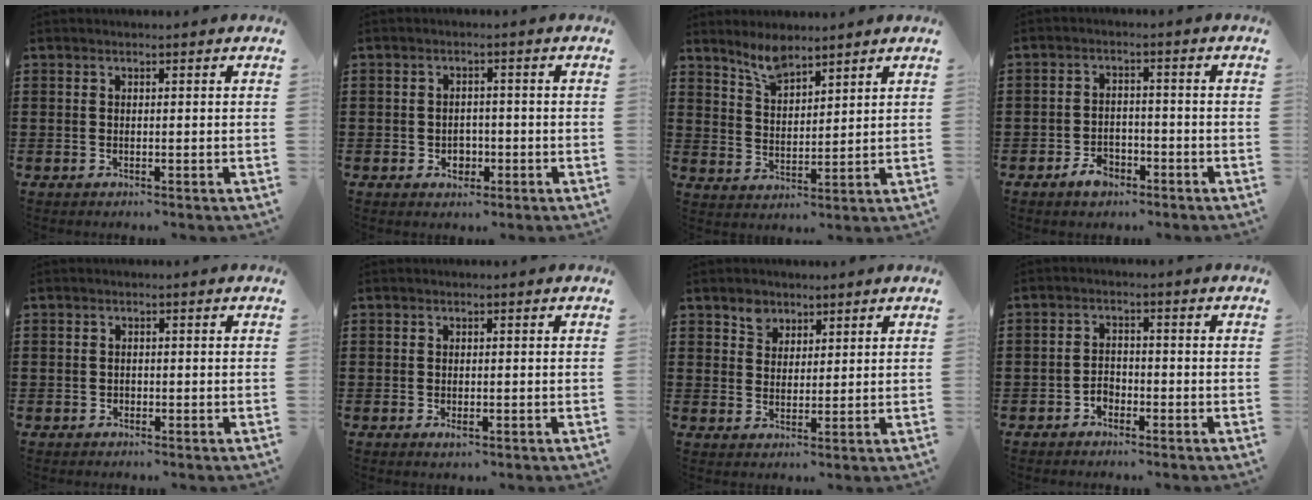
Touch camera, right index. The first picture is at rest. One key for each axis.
{"total": 2.4, "fx": -0.8, "fy": 2.1, "fz": 0.9, "tx": -0.024, "ty": 0.003, "tz": -0.020}
{"total": 5.3, "fx": 4.5, "fy": 1.5, "fz": 2.2, "tx": -0.058, "ty": -0.008, "tz": 0.084}
{"total": 3.6, "fx": -2.4, "fy": 2.1, "fz": 1.6, "tx": -0.036, "ty": 0.004, "tz": -0.049}
{"total": 1.0, "fx": -0.5, "fy": 0.8, "fz": 0.1, "tx": -0.004, "ty": 0.003, "tz": -0.012}
{"total": 1.0, "fx": -0.3, "fy": 0.5, "fz": 0.8, "tx": -0.015, "ty": -0.002, "tz": -0.006}
{"total": 3.5, "fx": 2.4, "fy": 2.5, "fz": 0.4, "tx": -0.012, "ty": 0.006, "tz": 0.045}
{"total": 2.2, "fx": -1.5, "fy": 1.4, "fz": 0.7, "tx": -0.019, "ty": 0.003, "tz": -0.033}